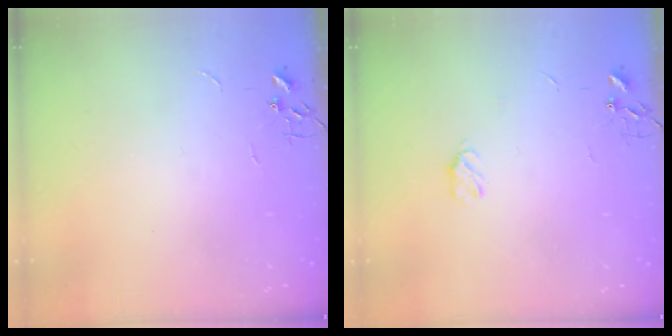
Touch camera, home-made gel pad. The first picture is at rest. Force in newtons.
{"total": 4.5, "press": 4.4, "slide": 0.7}